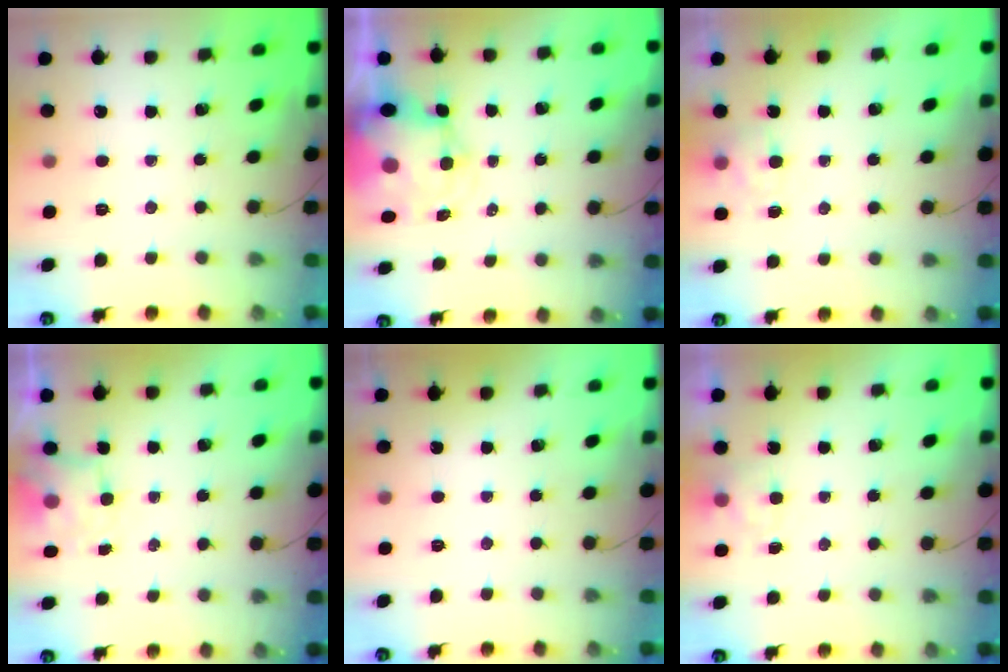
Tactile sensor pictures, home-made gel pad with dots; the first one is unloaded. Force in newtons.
{"total": 7.4, "press": 7.0, "slide": 2.4}
{"total": 4.7, "press": 4.6, "slide": 1.2}
{"total": 4.0, "press": 3.9, "slide": 0.9}
{"total": 1.6, "press": 1.6, "slide": 0.2}
{"total": 2.0, "press": 1.4, "slide": 1.3}